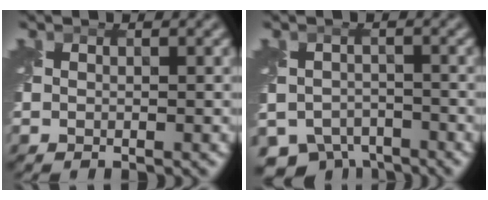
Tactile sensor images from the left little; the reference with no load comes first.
{"total": 6.0, "force": [-4.6, 3.3, 2.0], "torque": [-0.030, -0.024, -0.076]}